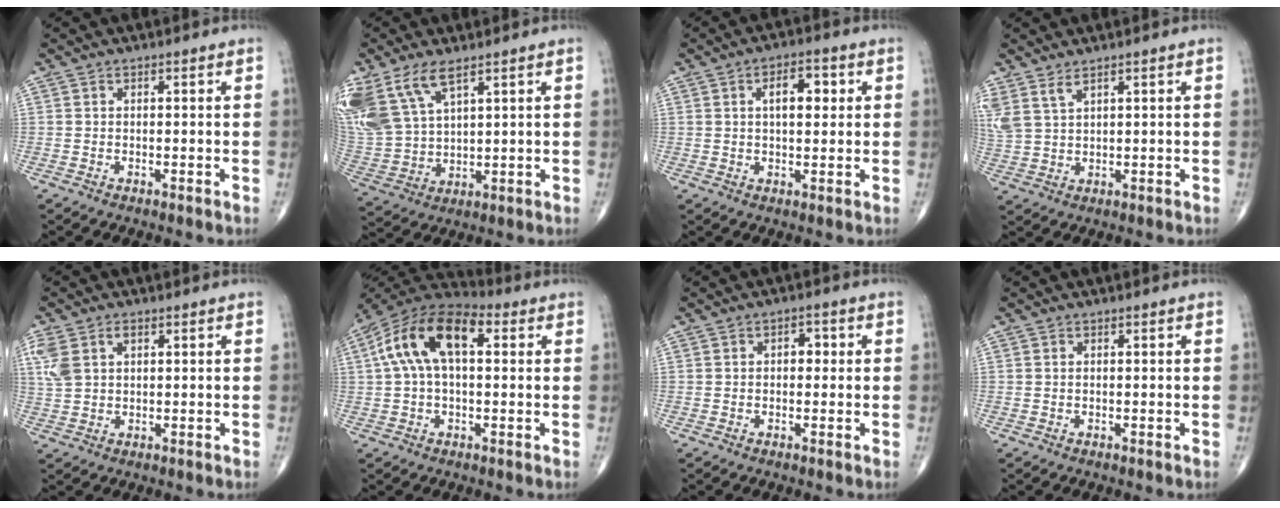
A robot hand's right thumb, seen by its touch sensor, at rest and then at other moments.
{"total": 14.3, "force": [8.3, 6.8, 9.5], "torque": [-0.217, -0.021, 0.179]}
{"total": 6.3, "force": [1.6, 3.1, 5.3], "torque": [-0.068, 0.004, 0.024]}
{"total": 5.2, "force": [3.5, 1.8, 3.3], "torque": [-0.079, -0.009, 0.083]}
{"total": 6.1, "force": [2.2, 3.8, 4.3], "torque": [-0.106, 0.013, 0.052]}
{"total": 15.1, "force": [3.3, 8.0, 12.4], "torque": [-0.233, 0.040, 0.050]}
{"total": 2.5, "force": [0.3, 1.7, 1.9], "torque": [-0.016, 0.009, -0.001]}
{"total": 0.0}